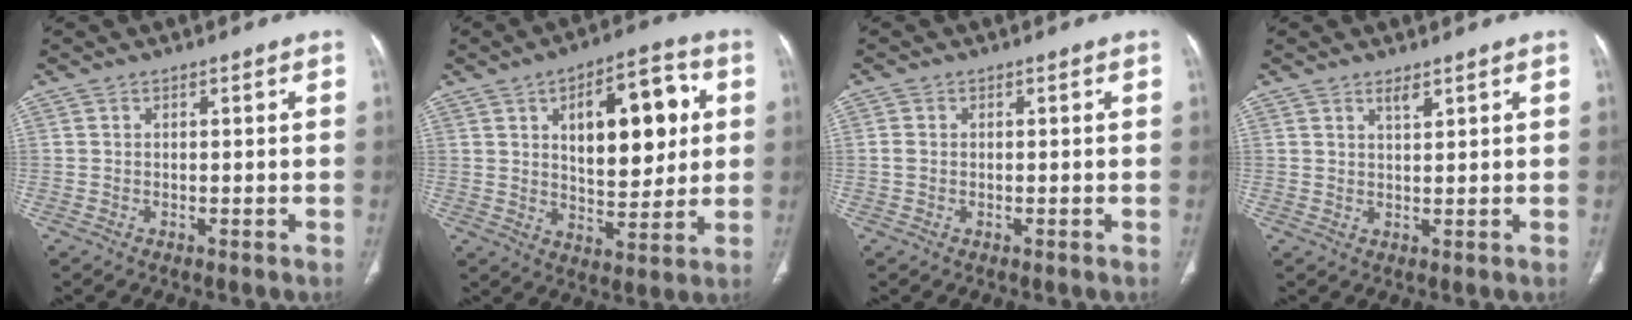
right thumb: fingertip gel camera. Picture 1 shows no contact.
{"total": 16.6, "force": [4.3, 8.2, 13.8], "torque": [-0.154, 0.000, 0.065]}
{"total": 1.2, "force": [-0.1, 0.9, 0.7], "torque": [-0.019, -0.002, -0.004]}
{"total": 1.9, "force": [1.5, 0.5, 1.1], "torque": [-0.012, -0.012, 0.029]}